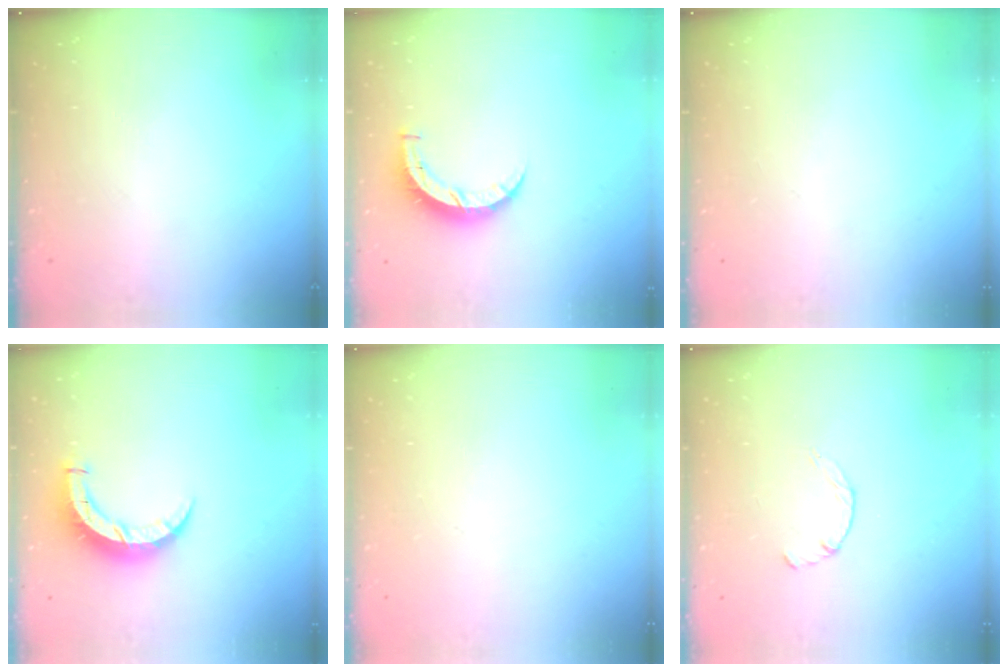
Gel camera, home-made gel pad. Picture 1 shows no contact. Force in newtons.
{"total": 6.7, "press": 6.7, "slide": 0.6}
{"total": 0.0}
{"total": 8.2, "press": 8.2, "slide": 0.6}
{"total": 2.6, "press": 2.6, "slide": 0.2}
{"total": 1.8, "press": 1.7, "slide": 0.3}